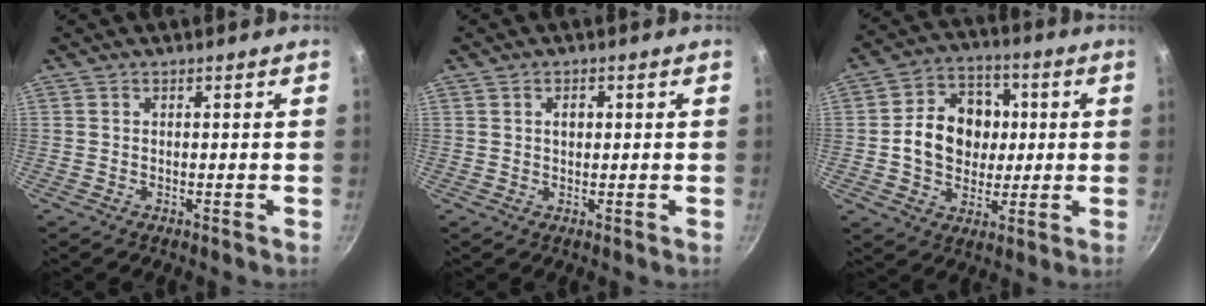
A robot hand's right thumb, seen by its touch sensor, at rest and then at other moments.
{"total": 1.9, "force": [0.4, 1.3, 1.3], "torque": [-0.013, 0.003, 0.006]}
{"total": 14.1, "force": [0.8, 11.4, 8.2], "torque": [-0.095, 0.018, 0.007]}